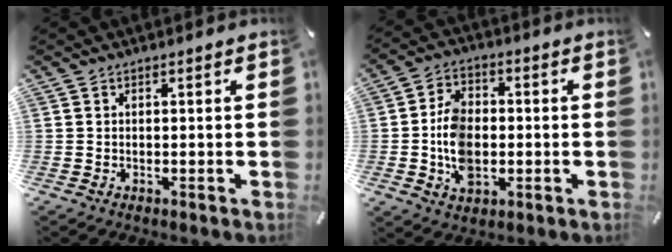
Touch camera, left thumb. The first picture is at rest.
{"total": 9.9, "force": [-1.7, 7.3, 6.5], "torque": [-0.124, 0.009, -0.029]}